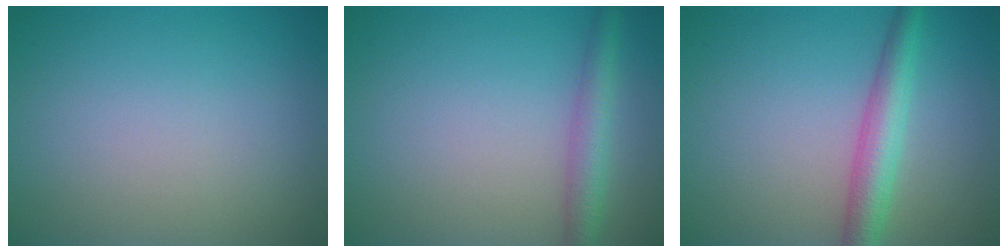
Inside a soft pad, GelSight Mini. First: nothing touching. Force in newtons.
{"total": 3.0, "press": 3.0, "slide": 0.1}
{"total": 3.9, "press": 3.9, "slide": 0.0}